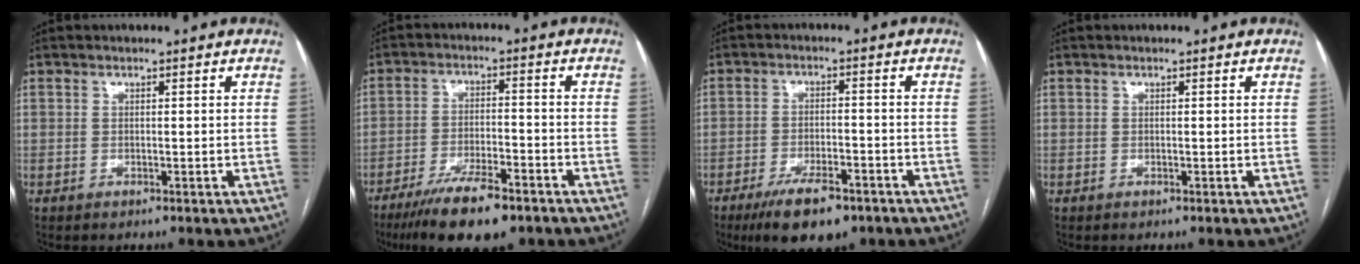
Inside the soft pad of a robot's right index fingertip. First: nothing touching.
{"total": 11.3, "force": [-8.0, 2.7, 7.5], "torque": [-0.129, -0.019, -0.134]}
{"total": 9.3, "force": [-6.2, 3.1, 6.1], "torque": [-0.105, -0.010, -0.100]}
{"total": 0.0}